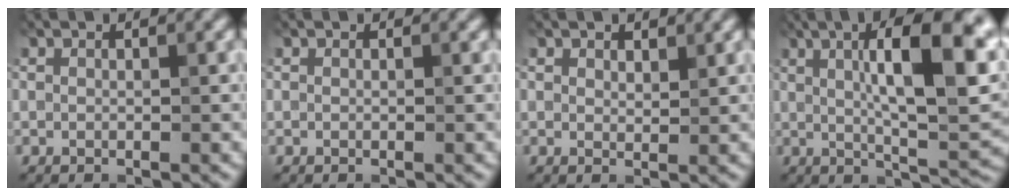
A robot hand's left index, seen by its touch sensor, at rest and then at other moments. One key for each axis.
{"total": 0.0}
{"total": 1.1, "fx": 1.0, "fy": 0.6, "fz": 0.2, "tx": -0.006, "ty": -0.002, "tz": 0.017}
{"total": 13.1, "fx": 3.1, "fy": 3.4, "fz": 12.2, "tx": -0.163, "ty": 0.010, "tz": 0.043}